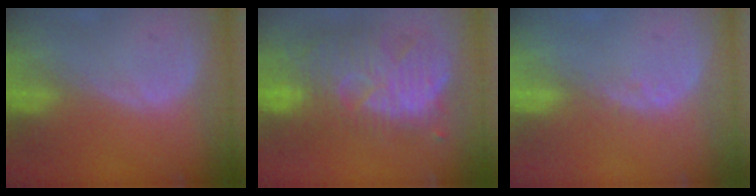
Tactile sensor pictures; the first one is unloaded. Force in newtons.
{"total": 12.1, "press": 11.0, "slide": 5.1}
{"total": 1.8, "press": 1.5, "slide": 1.0}